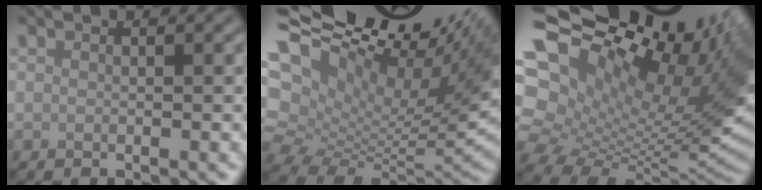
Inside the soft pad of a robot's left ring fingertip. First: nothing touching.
{"total": 16.9, "force": [7.6, 8.1, 12.6], "torque": [-0.202, 0.048, 0.173]}
{"total": 18.1, "force": [6.3, 10.0, 13.8], "torque": [-0.229, 0.051, 0.150]}